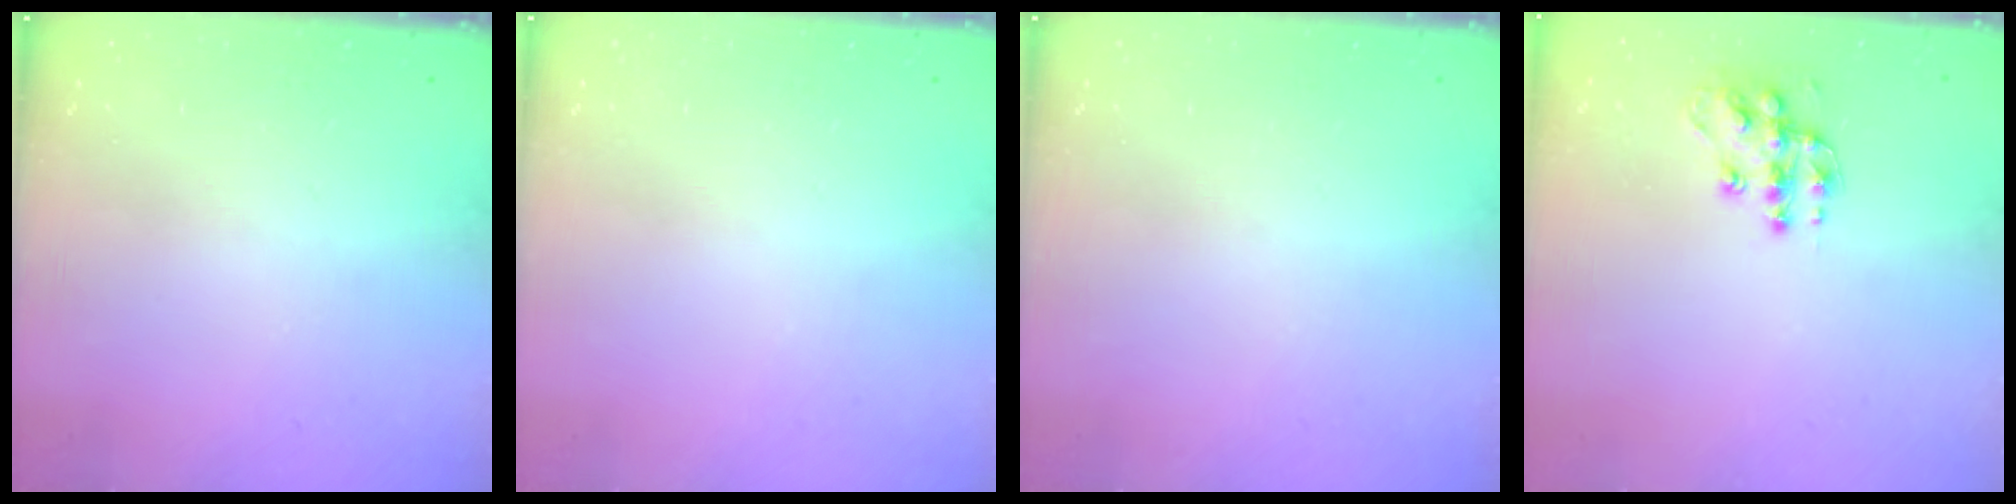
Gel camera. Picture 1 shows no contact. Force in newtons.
{"total": 0.0}
{"total": 0.0}
{"total": 11.8, "press": 11.8, "slide": 0.6}